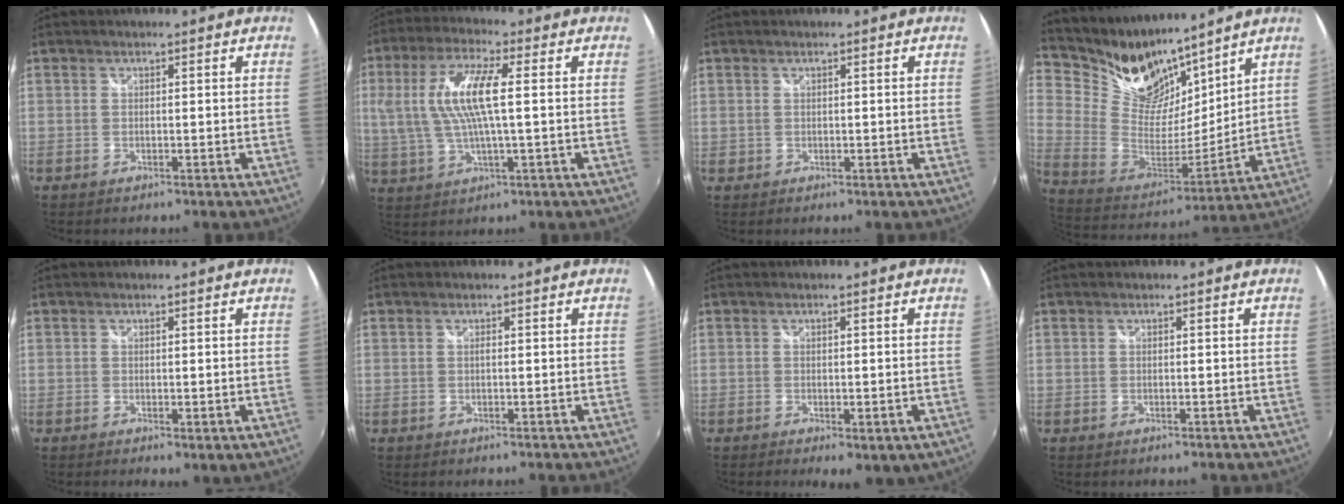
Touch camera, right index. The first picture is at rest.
{"total": 12.4, "force": [1.6, 3.1, 11.9], "torque": [-0.233, 0.006, 0.035]}
{"total": 0.9, "force": [0.1, 0.9, 0.0], "torque": [0.002, 0.002, 0.000]}
{"total": 17.8, "force": [14.2, 8.7, 6.2], "torque": [-0.165, -0.006, 0.276]}
{"total": 1.4, "force": [0.3, 0.5, 1.3], "torque": [-0.020, -0.004, 0.004]}
{"total": 0.0}
{"total": 4.7, "force": [-1.8, 1.9, 3.9], "torque": [-0.062, -0.022, -0.020]}
{"total": 0.0}